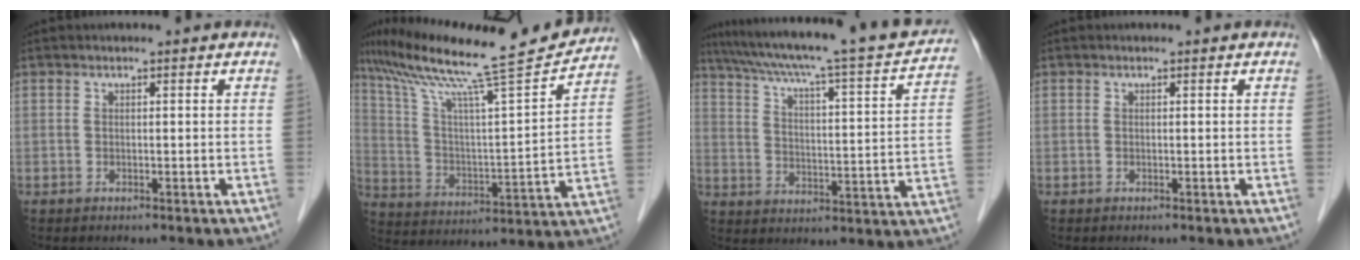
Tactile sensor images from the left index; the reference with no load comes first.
{"total": 21.9, "force": [19.2, -0.3, 10.7], "torque": [-0.190, -0.008, 0.301]}
{"total": 24.3, "force": [20.9, 1.5, 12.1], "torque": [-0.191, -0.008, 0.280]}
{"total": 0.0}